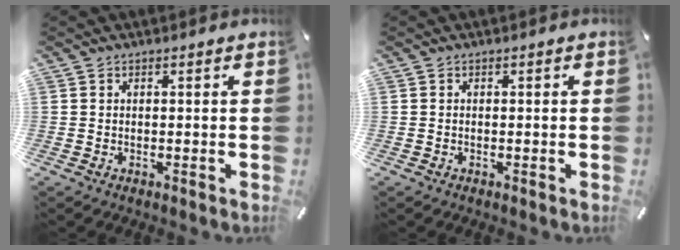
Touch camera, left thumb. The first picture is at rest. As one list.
[{"total": 0.0}]